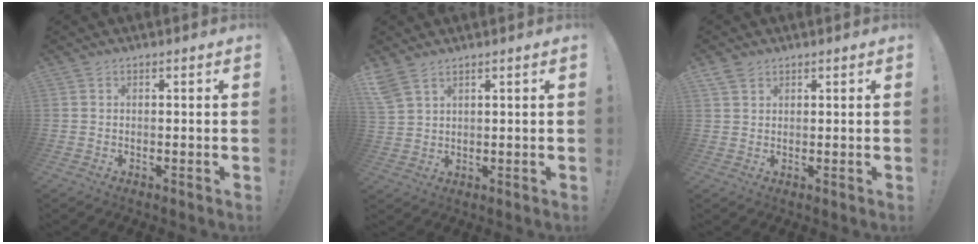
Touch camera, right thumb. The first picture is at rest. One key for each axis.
{"total": 4.8, "fx": 3.6, "fy": 1.9, "fz": 2.7, "tx": -0.058, "ty": -0.010, "tz": 0.073}
{"total": 2.8, "fx": 2.1, "fy": 1.5, "fz": 1.0, "tx": -0.017, "ty": -0.010, "tz": 0.040}